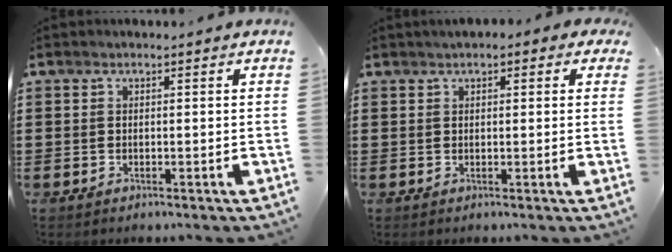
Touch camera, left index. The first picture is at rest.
{"total": 1.5, "force": [0.9, 0.7, 0.9], "torque": [-0.021, 0.008, 0.015]}